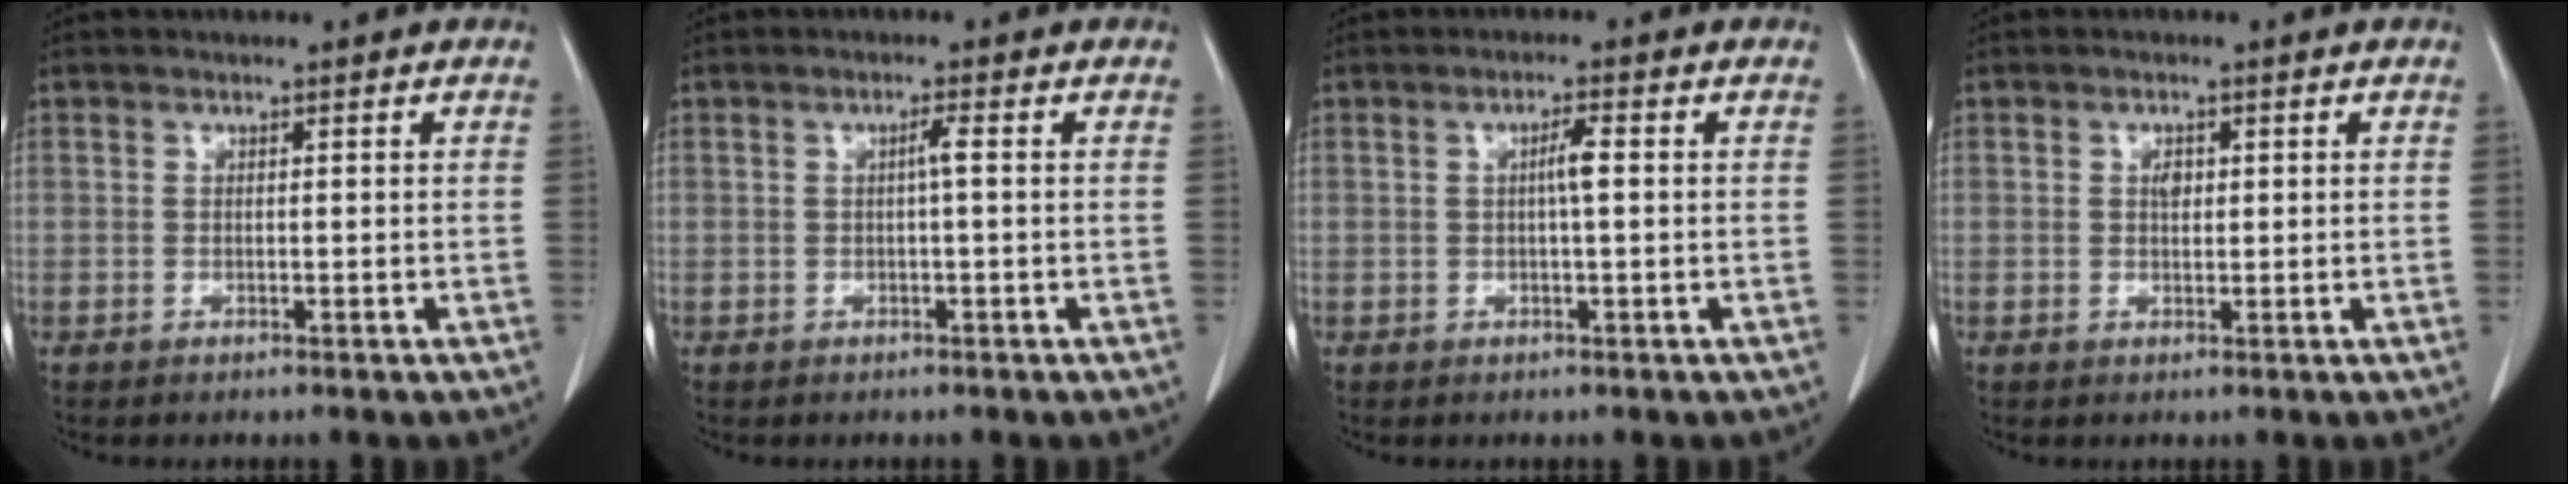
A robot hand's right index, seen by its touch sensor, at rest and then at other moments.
{"total": 1.3, "force": [0.0, -0.1, 1.3], "torque": [-0.025, 0.002, 0.000]}
{"total": 2.4, "force": [0.2, 0.1, 2.4], "torque": [-0.044, 0.002, 0.002]}
{"total": 1.5, "force": [0.4, 1.0, 1.1], "torque": [-0.017, 0.000, 0.007]}